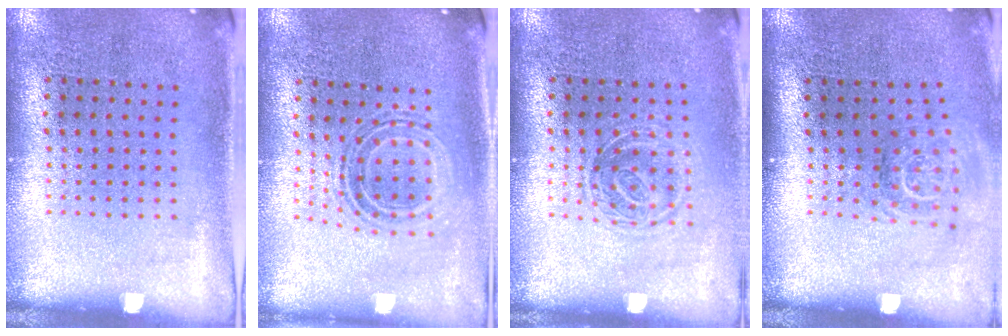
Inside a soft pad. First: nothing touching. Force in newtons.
{"total": 0.7, "press": 0.7, "slide": 0.2}
{"total": 1.3, "press": 1.1, "slide": 0.7}
{"total": 1.7, "press": 1.2, "slide": 1.2}